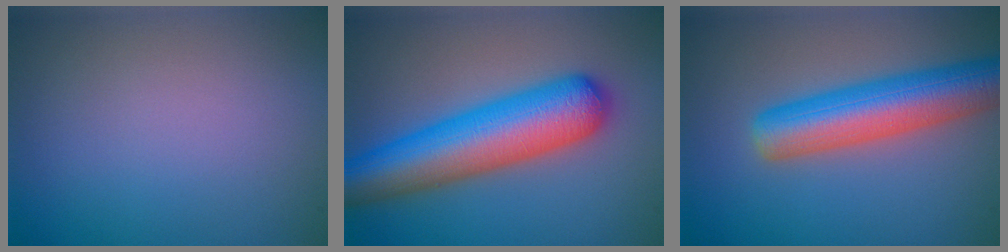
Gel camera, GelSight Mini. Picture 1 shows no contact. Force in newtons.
{"total": 9.2, "press": 9.2, "slide": 0.3}
{"total": 7.8, "press": 7.8, "slide": 0.2}